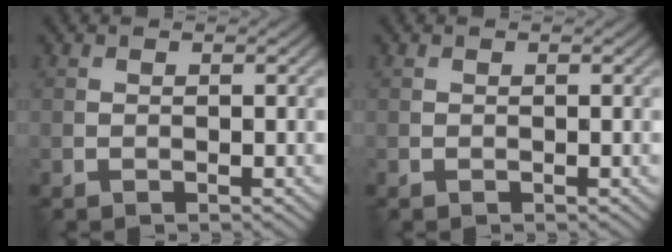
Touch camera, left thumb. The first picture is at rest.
{"total": 0.0}